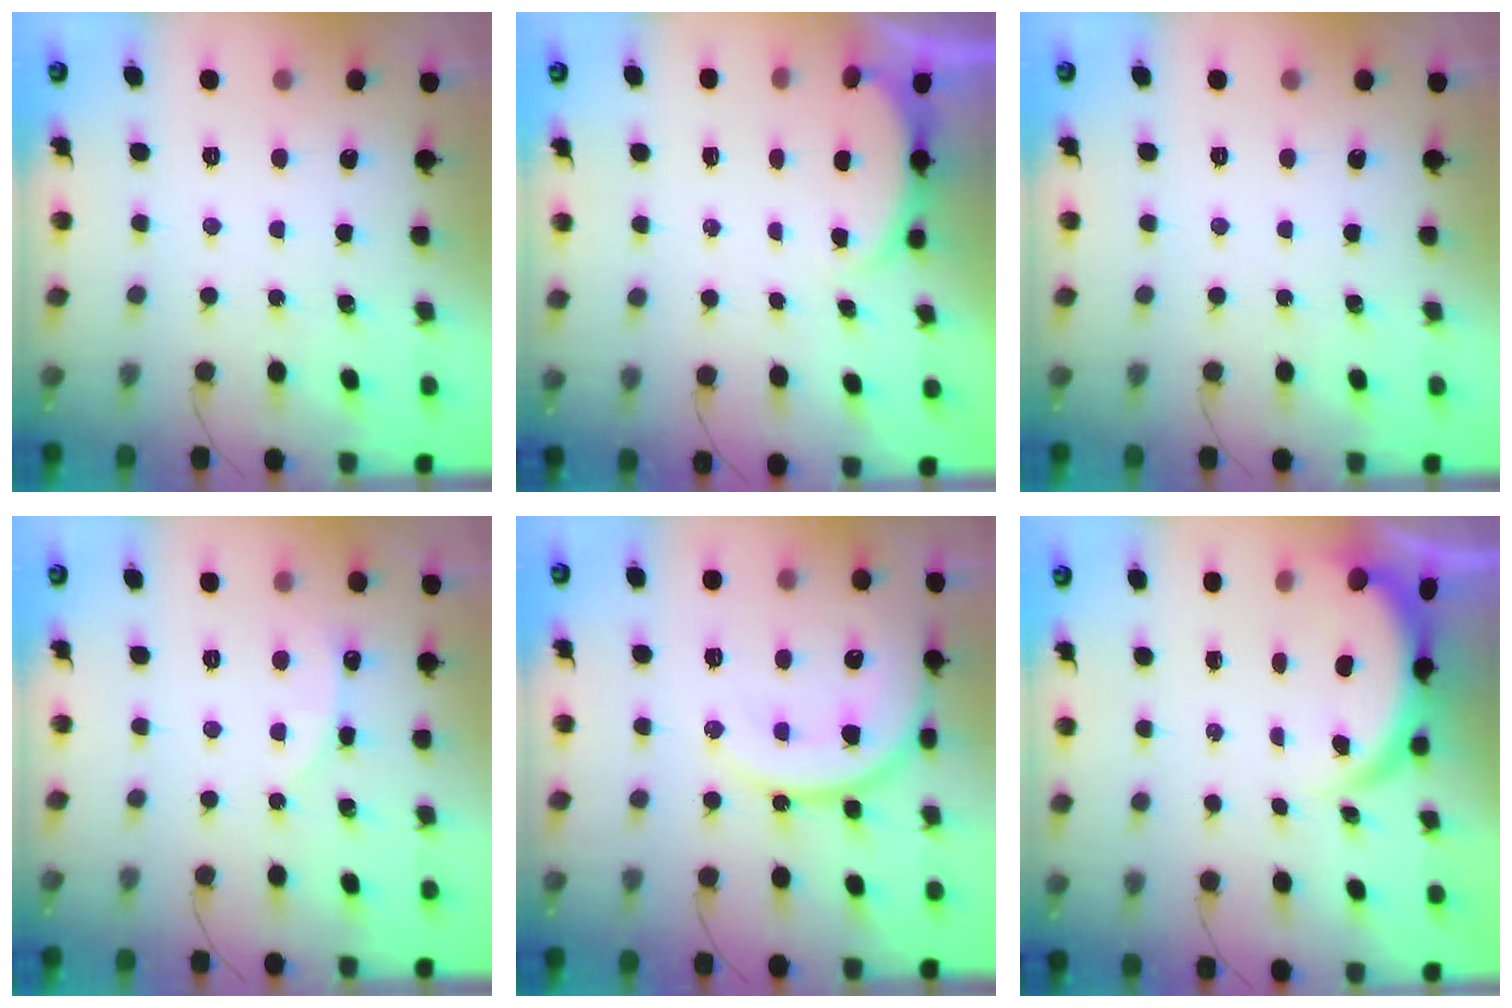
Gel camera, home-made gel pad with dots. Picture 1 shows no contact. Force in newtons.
{"total": 2.6, "press": 2.6, "slide": 0.6}
{"total": 0.0}
{"total": 2.5, "press": 2.5, "slide": 0.3}
{"total": 16.6, "press": 16.5, "slide": 2.0}
{"total": 3.8, "press": 3.8, "slide": 0.5}